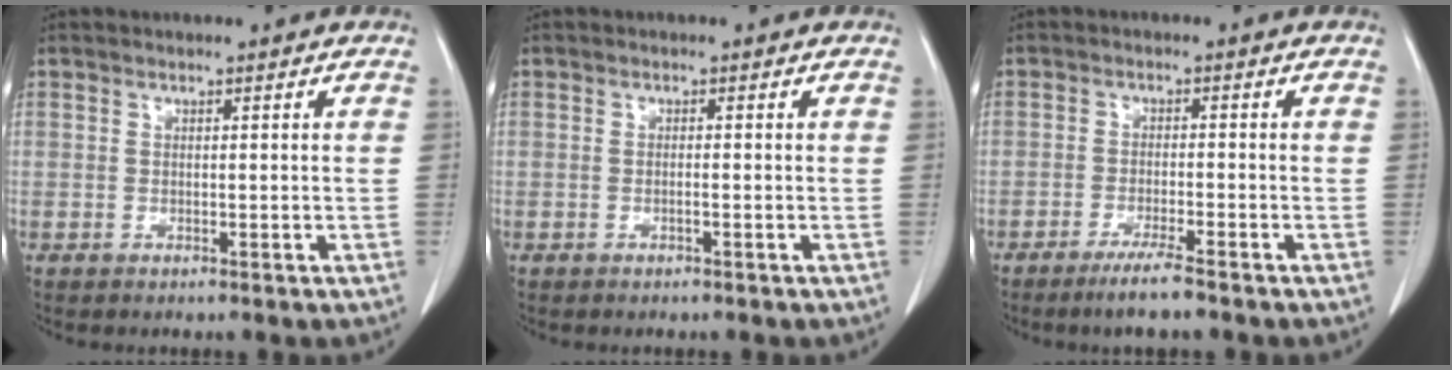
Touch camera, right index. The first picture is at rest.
{"total": 0.6, "force": [-0.3, -0.1, 0.5], "torque": [-0.009, 0.001, -0.005]}
{"total": 4.5, "force": [-3.4, -0.2, 2.9], "torque": [-0.055, -0.011, -0.061]}